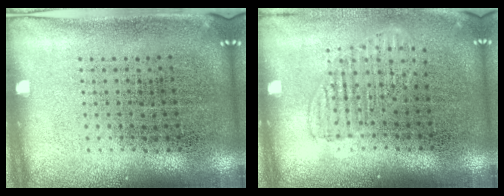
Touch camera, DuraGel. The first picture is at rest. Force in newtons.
{"total": 1.4, "press": 1.2, "slide": 0.7}